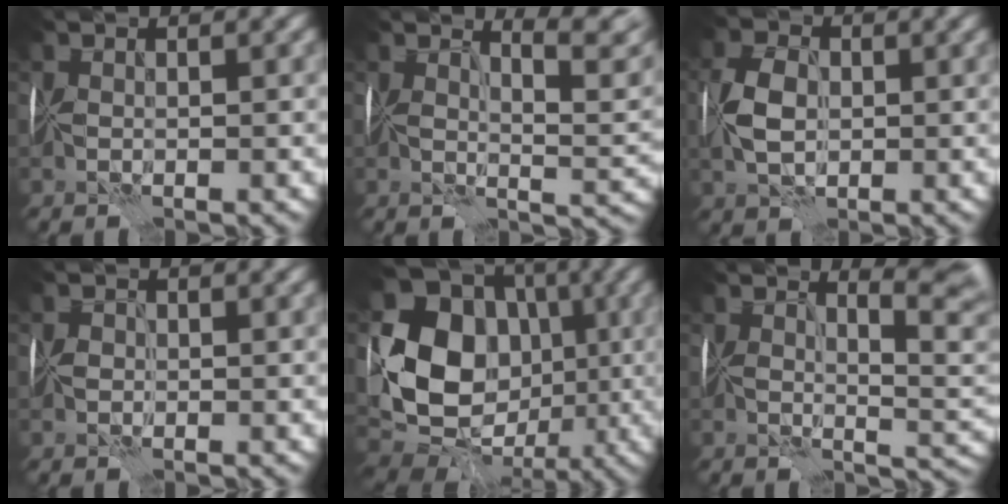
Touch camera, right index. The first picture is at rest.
{"total": 4.7, "force": [3.6, -0.1, 3.0], "torque": [-0.021, 0.007, 0.053]}
{"total": 2.9, "force": [-0.7, 1.8, 2.1], "torque": [-0.052, -0.003, -0.016]}
{"total": 1.4, "force": [-0.6, -0.7, -1.1], "torque": [0.023, -0.009, -0.008]}
{"total": 11.4, "force": [-0.8, 9.6, 6.0], "torque": [-0.115, -0.022, -0.014]}
{"total": 5.0, "force": [2.6, 0.4, 4.2], "torque": [-0.027, 0.006, 0.040]}